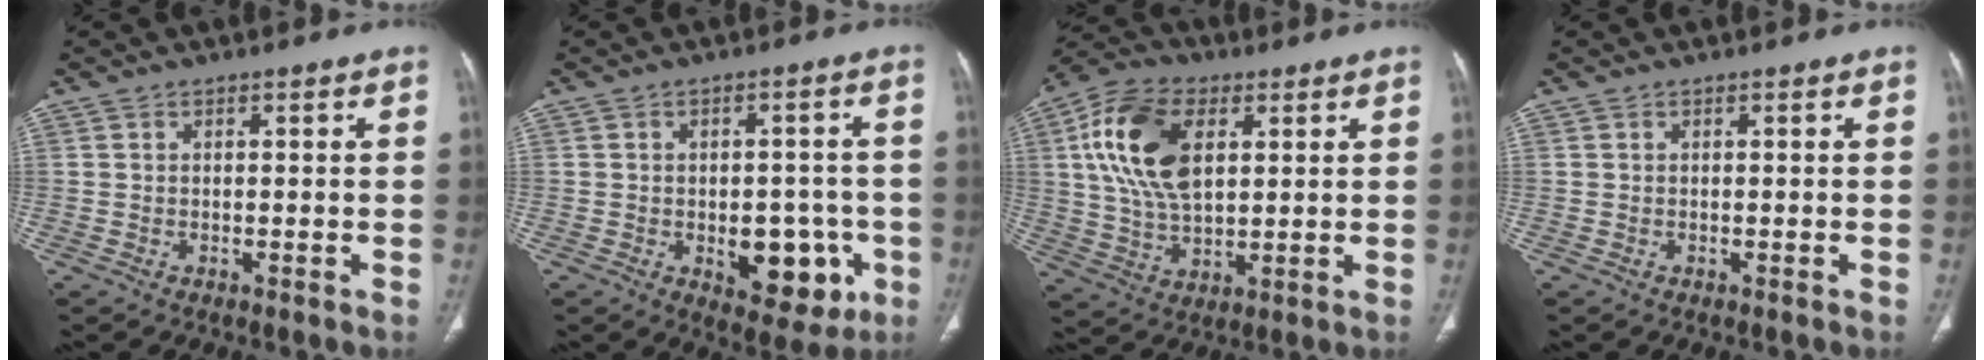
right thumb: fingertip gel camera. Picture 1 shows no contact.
{"total": 11.5, "force": [-3.3, 6.7, 8.7], "torque": [-0.070, 0.014, -0.029]}
{"total": 16.2, "force": [4.4, 9.5, 12.4], "torque": [-0.230, 0.001, 0.081]}
{"total": 0.0}